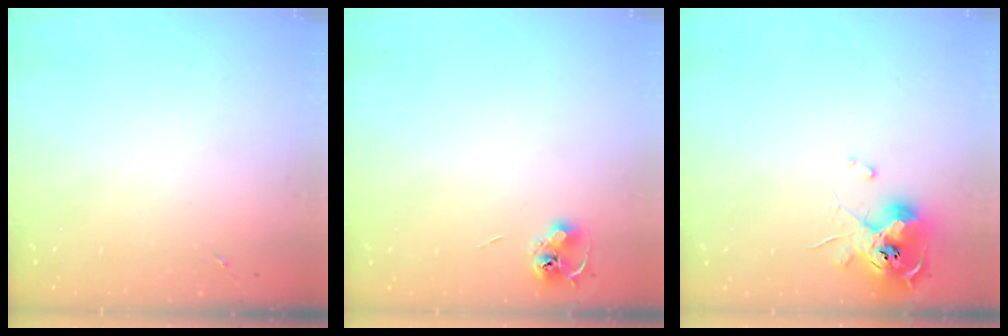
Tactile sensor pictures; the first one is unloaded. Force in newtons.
{"total": 6.6, "press": 6.6, "slide": 0.5}
{"total": 13.1, "press": 13.0, "slide": 1.8}